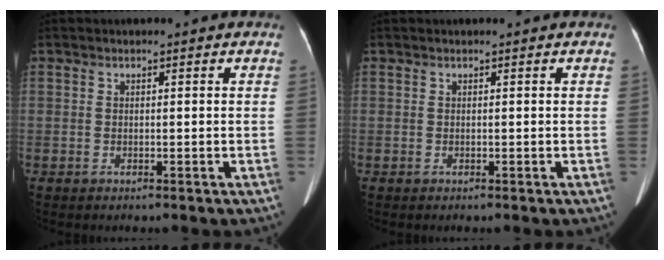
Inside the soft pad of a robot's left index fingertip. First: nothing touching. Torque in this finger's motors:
{"motor_torque": [0.02, 0.02, 0.00, 0.00]}